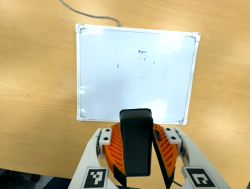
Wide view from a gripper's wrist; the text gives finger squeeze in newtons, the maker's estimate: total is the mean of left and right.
{"total": 9.1, "left": 9.2, "right": 9.1}